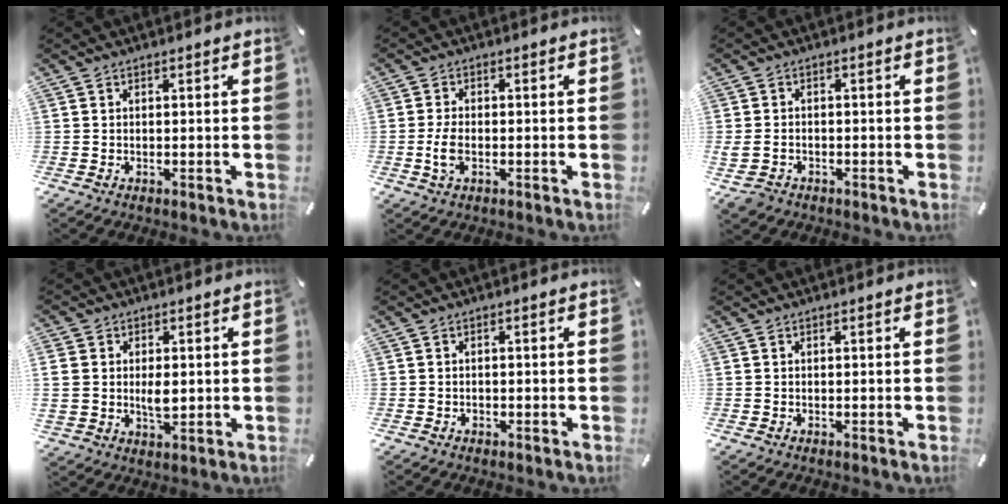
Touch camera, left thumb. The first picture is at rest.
{"total": 3.7, "force": [-1.0, 1.8, 3.0], "torque": [-0.070, 0.000, -0.022]}
{"total": 3.2, "force": [-1.5, 2.4, 1.5], "torque": [-0.039, 0.003, -0.031]}
{"total": 6.7, "force": [0.8, 5.4, 3.9], "torque": [-0.071, -0.005, 0.010]}
{"total": 0.6, "force": [-0.3, 0.5, 0.1], "torque": [0.000, 0.006, -0.008]}
{"total": 0.0}